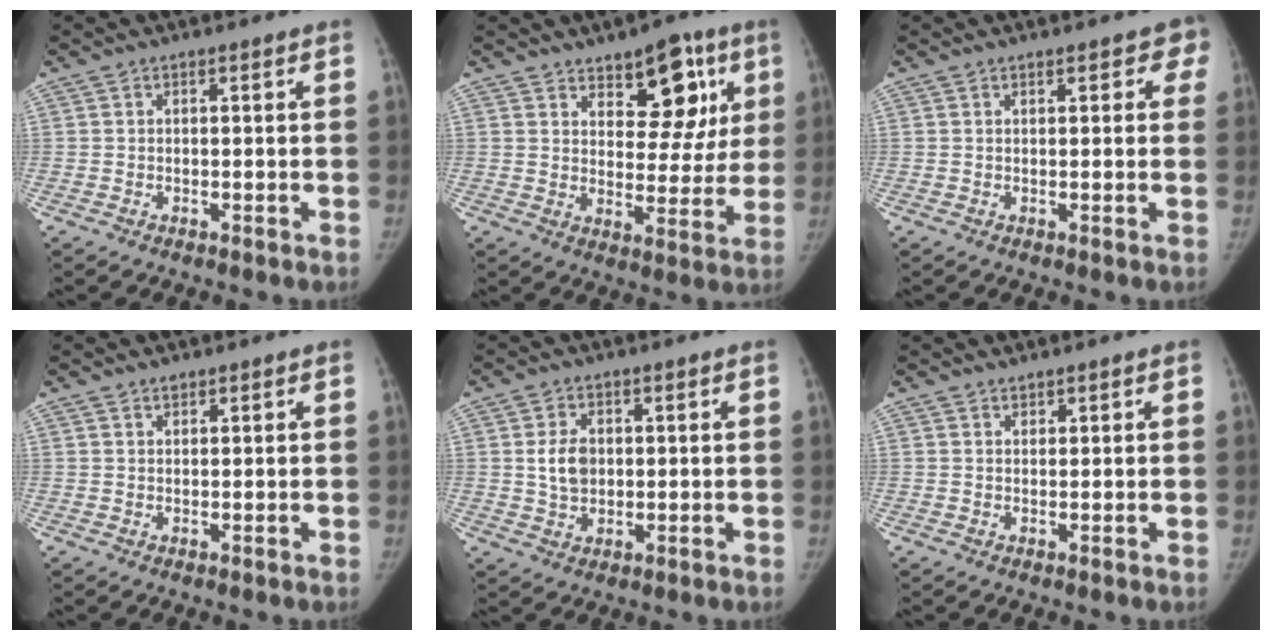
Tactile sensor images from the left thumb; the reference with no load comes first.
{"total": 13.0, "force": [6.7, 7.1, 8.6], "torque": [-0.055, -0.032, 0.094]}
{"total": 3.6, "force": [2.0, 1.8, 2.4], "torque": [0.005, -0.001, 0.014]}
{"total": 1.3, "force": [1.1, 0.6, 0.4], "torque": [-0.001, -0.008, 0.017]}
{"total": 5.4, "force": [1.0, 4.0, 3.5], "torque": [-0.046, -0.008, 0.022]}
{"total": 1.2, "force": [1.1, 0.5, 0.2], "torque": [0.008, -0.008, 0.016]}